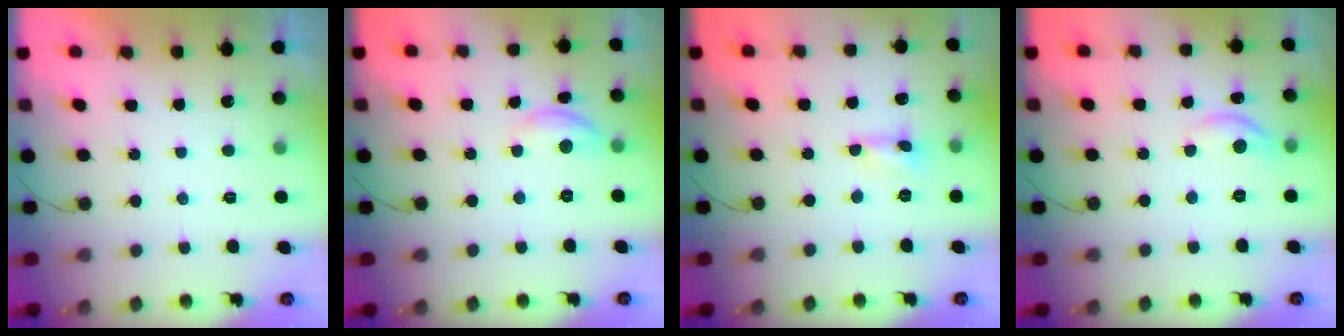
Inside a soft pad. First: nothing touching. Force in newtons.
{"total": 7.8, "press": 7.8, "slide": 0.5}
{"total": 0.0}
{"total": 6.2, "press": 6.2, "slide": 0.5}